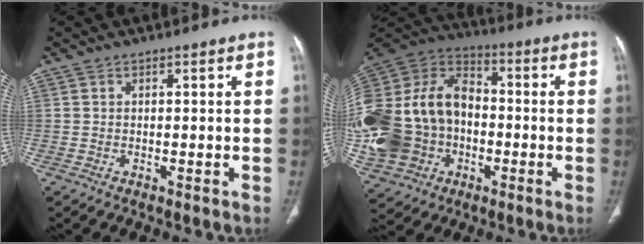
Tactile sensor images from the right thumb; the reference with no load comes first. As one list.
[{"total": 28.7, "force": [-4.5, 22.4, 17.4], "torque": [-0.407, 0.055, -0.073]}]